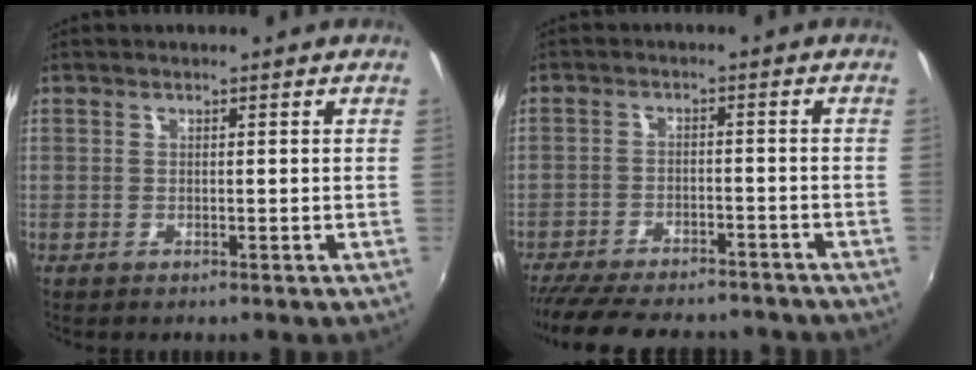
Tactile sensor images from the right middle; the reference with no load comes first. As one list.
[{"total": 16.9, "force": [-14.4, 5.4, 7.2], "torque": [-0.159, -0.021, -0.208]}]